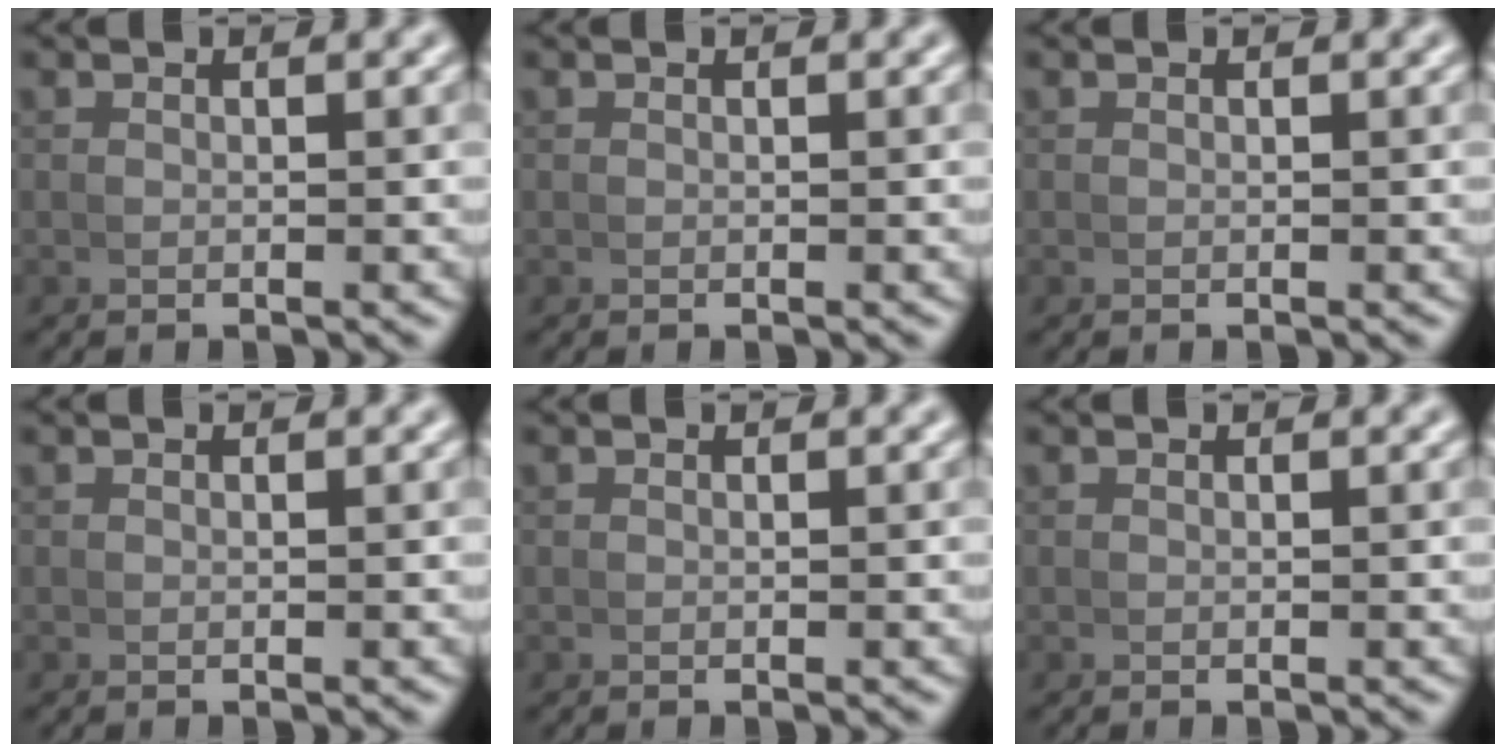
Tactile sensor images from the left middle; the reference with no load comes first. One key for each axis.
{"total": 0.0}
{"total": 0.0}
{"total": 0.0}
{"total": 0.0}
{"total": 0.0}